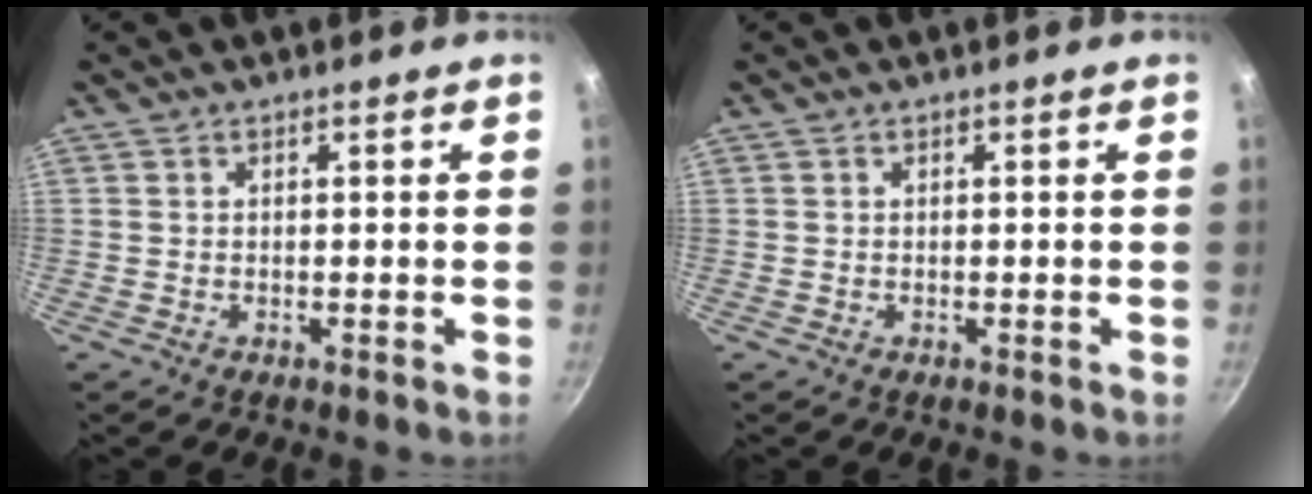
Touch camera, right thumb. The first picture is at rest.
{"total": 0.0}